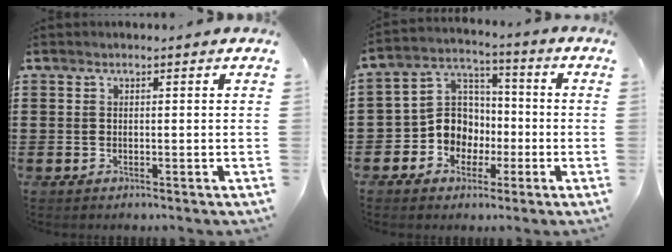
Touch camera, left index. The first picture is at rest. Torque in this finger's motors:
{"motor_torque": [0.42, 0.42, 0.44, 0.10]}